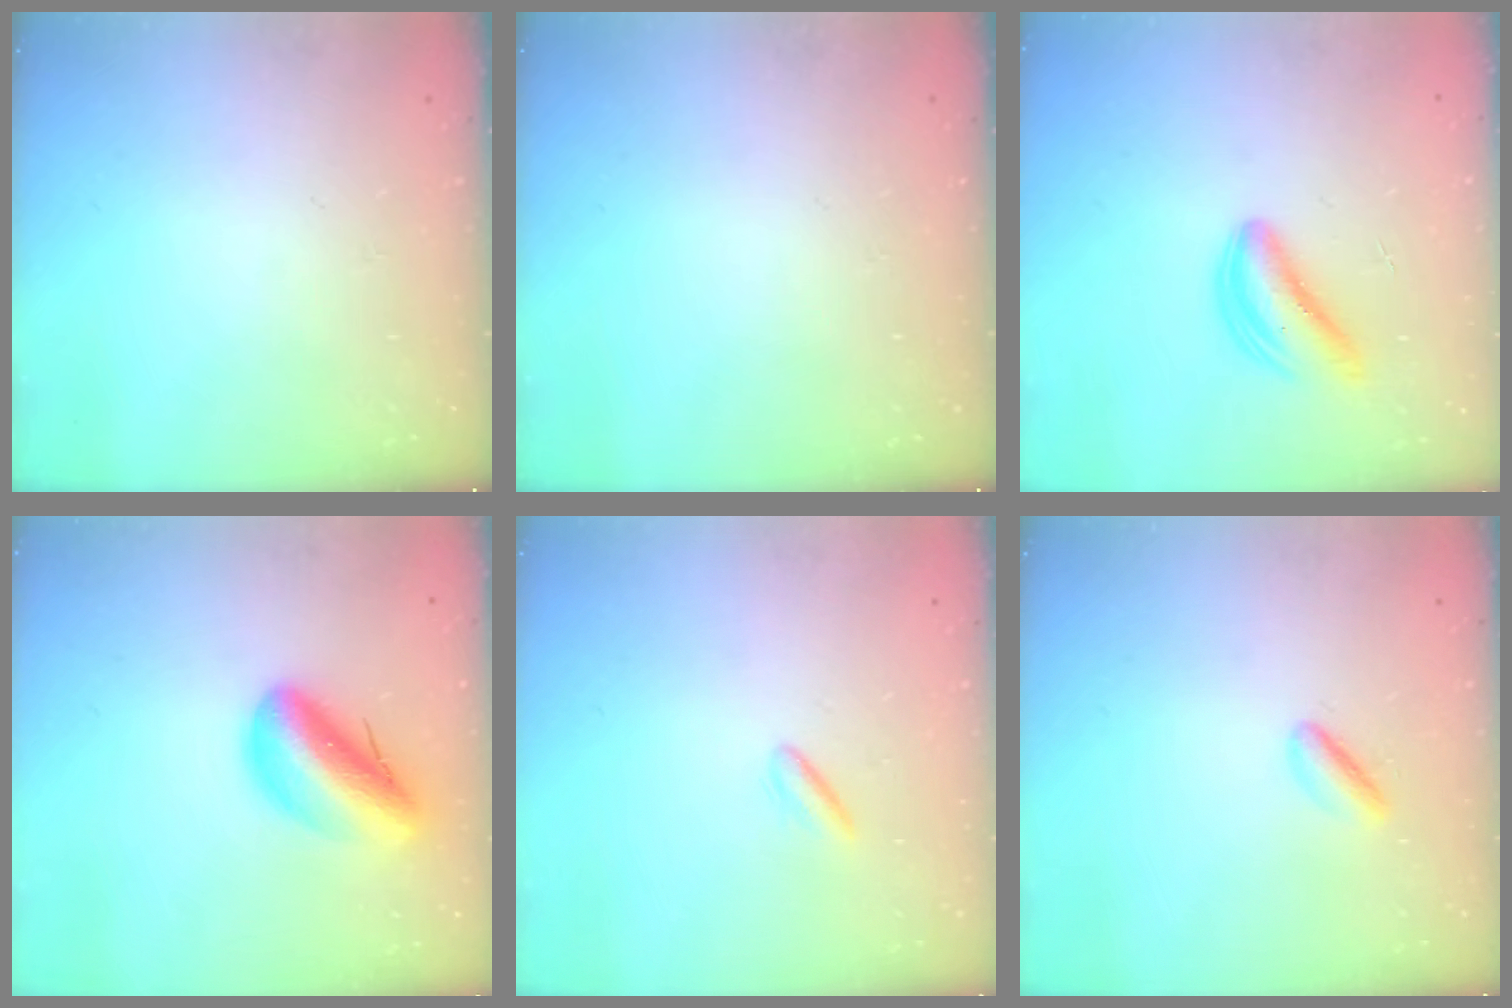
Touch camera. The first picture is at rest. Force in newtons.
{"total": 0.0}
{"total": 5.1, "press": 5.0, "slide": 0.9}
{"total": 13.6, "press": 13.0, "slide": 4.1}
{"total": 1.9, "press": 1.7, "slide": 0.9}
{"total": 2.9, "press": 2.7, "slide": 0.9}